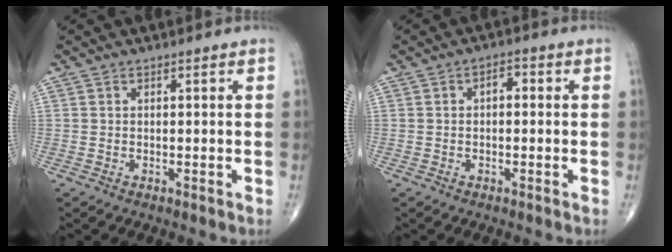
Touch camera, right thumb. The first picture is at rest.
{"total": 2.5, "force": [0.2, 1.4, 2.0], "torque": [-0.023, 0.011, -0.005]}